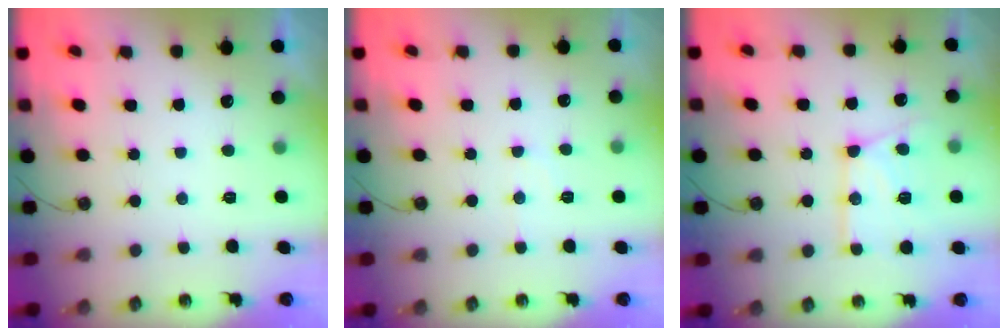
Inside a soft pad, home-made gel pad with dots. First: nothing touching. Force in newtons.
{"total": 4.9, "press": 4.8, "slide": 0.9}
{"total": 14.9, "press": 14.8, "slide": 1.6}